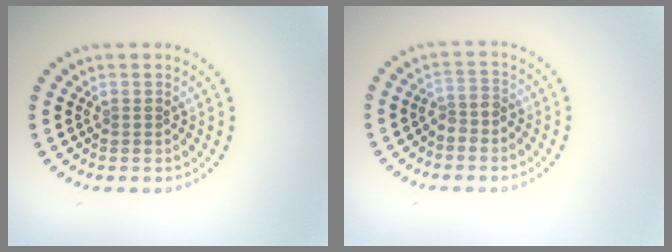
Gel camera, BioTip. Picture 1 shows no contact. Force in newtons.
{"total": 1.6, "press": 1.3, "slide": 1.0}